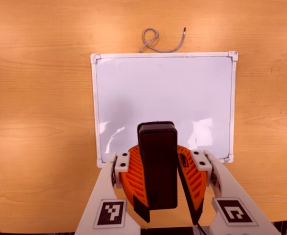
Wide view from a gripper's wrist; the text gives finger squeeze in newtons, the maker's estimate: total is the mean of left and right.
{"total": 10.8, "left": 10.4, "right": 11.1}